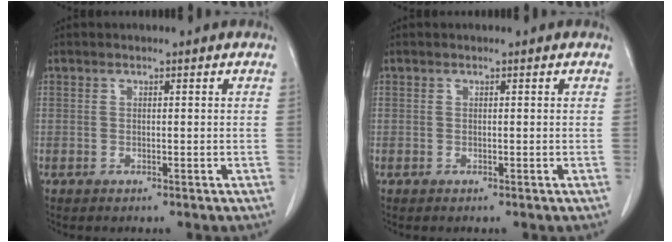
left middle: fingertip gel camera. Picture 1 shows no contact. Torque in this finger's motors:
{"motor_torque": [-0.48, -1.06, -0.09, -0.01]}